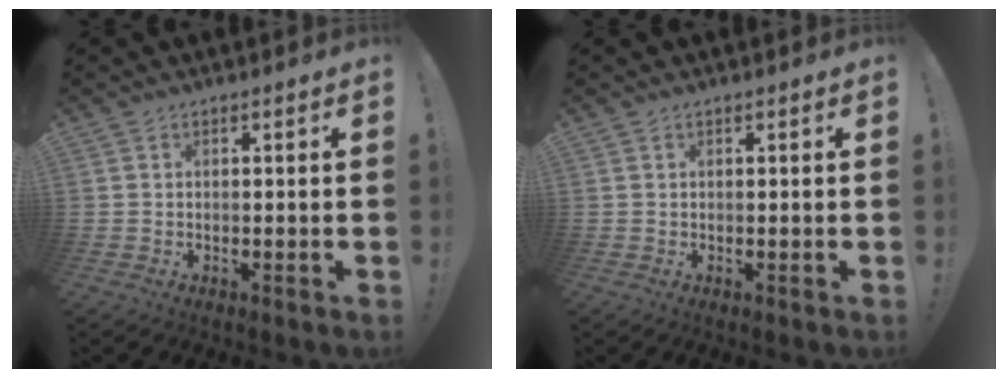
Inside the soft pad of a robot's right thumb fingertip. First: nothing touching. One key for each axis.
{"total": 0.0}